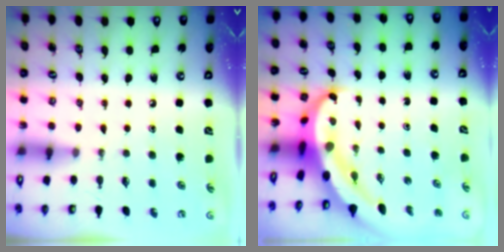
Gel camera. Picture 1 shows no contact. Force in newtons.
{"total": 7.3, "press": 7.2, "slide": 0.9}